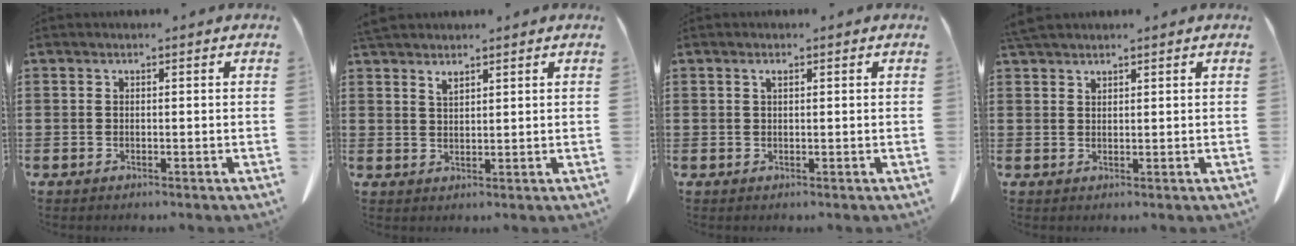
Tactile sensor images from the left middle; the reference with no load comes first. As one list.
[{"total": 2.2, "force": [1.9, 0.5, 1.0], "torque": [-0.023, 0.001, 0.036]}, {"total": 1.0, "force": [0.5, 0.3, 0.8], "torque": [-0.019, 0.002, 0.009]}, {"total": 2.0, "force": [2.0, 0.3, 0.5], "torque": [-0.014, 0.000, 0.039]}]